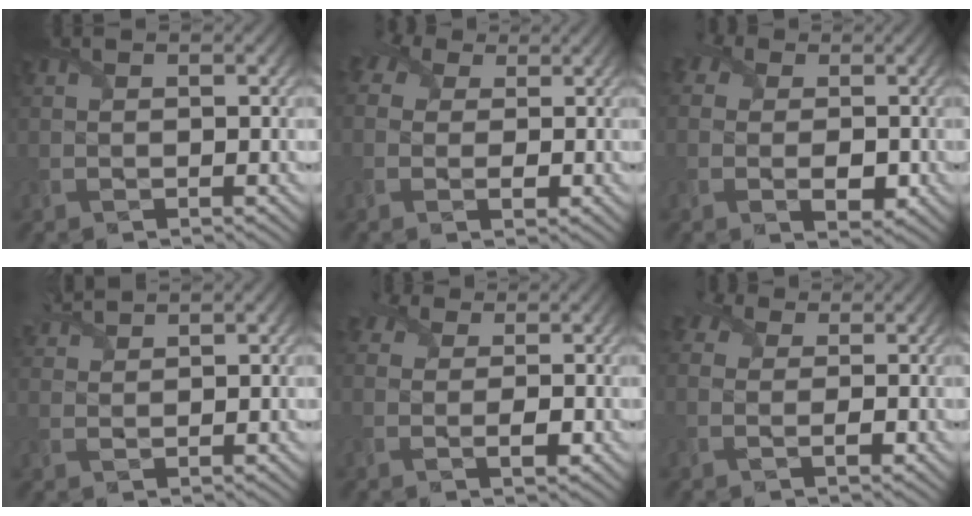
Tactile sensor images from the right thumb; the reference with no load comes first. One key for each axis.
{"total": 6.9, "fx": 1.4, "fy": 5.3, "fz": 4.2, "tx": -0.105, "ty": 0.012, "tz": 0.011}
{"total": 6.8, "fx": 0.0, "fy": 5.4, "fz": 4.2, "tx": -0.082, "ty": -0.010, "tz": -0.005}
{"total": 3.6, "fx": 3.2, "fy": 0.5, "fz": 1.4, "tx": -0.041, "ty": 0.015, "tz": 0.066}
{"total": 4.0, "fx": 0.5, "fy": 2.8, "fz": 2.8, "tx": -0.049, "ty": 0.001, "tz": -0.001}
{"total": 4.5, "fx": 0.3, "fy": 3.3, "fz": 3.1, "tx": -0.064, "ty": 0.006, "tz": -0.004}